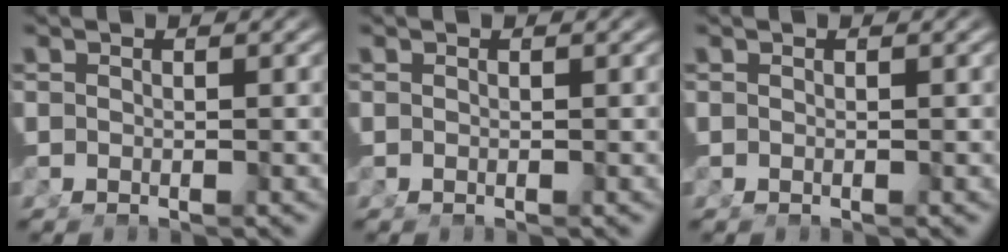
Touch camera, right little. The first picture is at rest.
{"total": 0.0}
{"total": 0.0}